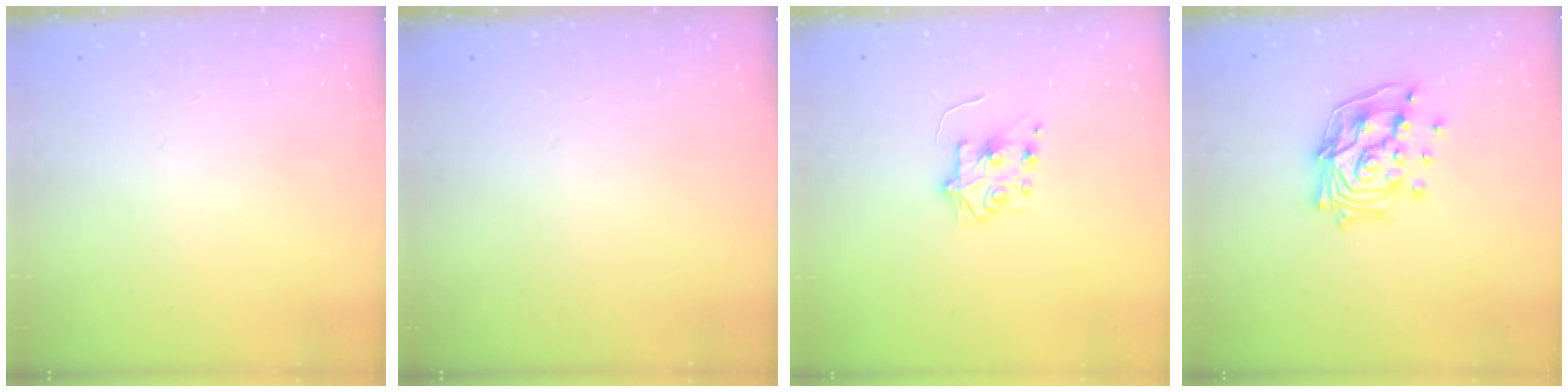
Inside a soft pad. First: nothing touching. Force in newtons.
{"total": 0.0}
{"total": 5.8, "press": 5.8, "slide": 0.6}
{"total": 15.4, "press": 15.2, "slide": 1.9}